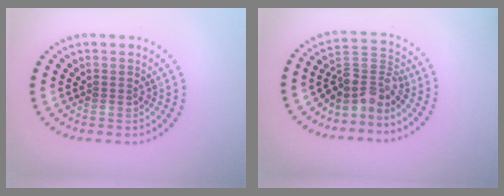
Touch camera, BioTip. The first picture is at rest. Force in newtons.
{"total": 3.5, "press": 2.4, "slide": 2.6}